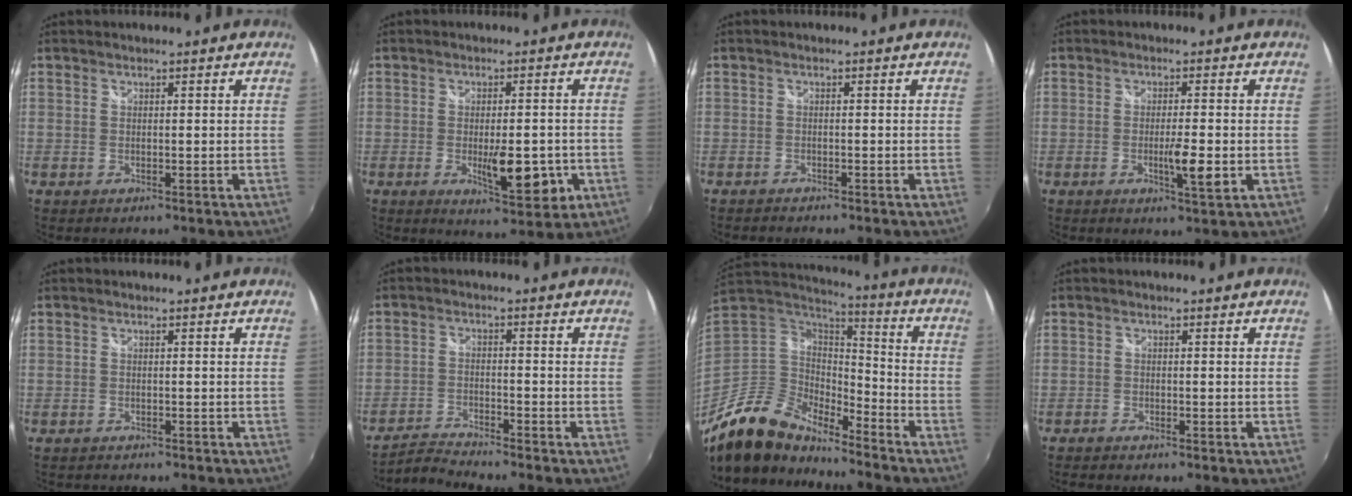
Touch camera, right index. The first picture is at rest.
{"total": 9.2, "force": [-2.6, 3.3, 8.2], "torque": [-0.122, -0.019, -0.031]}
{"total": 1.9, "force": [-1.8, 0.3, 0.4], "torque": [-0.020, -0.010, -0.034]}
{"total": 4.8, "force": [-1.2, 0.6, 4.7], "torque": [-0.080, -0.010, -0.018]}
{"total": 2.2, "force": [-2.1, 0.6, 0.4], "torque": [-0.018, -0.012, -0.036]}
{"total": 5.1, "force": [-5.0, -0.2, 0.9], "torque": [-0.038, -0.001, -0.105]}
{"total": 16.6, "force": [-13.6, 5.9, 7.4], "torque": [-0.162, -0.013, -0.263]}
{"total": 2.5, "force": [-2.3, 0.4, 0.8], "torque": [-0.024, -0.017, -0.045]}